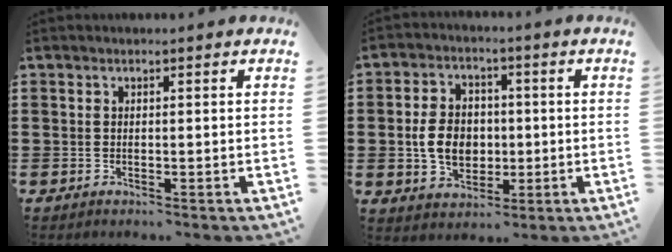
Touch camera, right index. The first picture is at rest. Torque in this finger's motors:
{"motor_torque": [1.89, 0.25, 0.70, 0.11]}